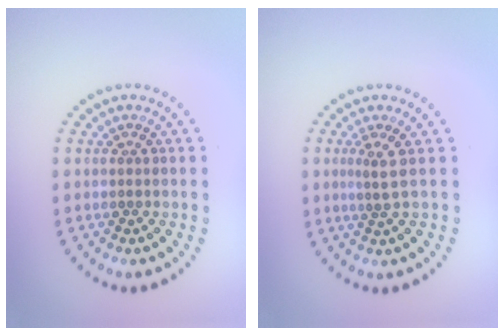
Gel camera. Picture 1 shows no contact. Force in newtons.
{"total": 1.7, "press": 1.1, "slide": 1.3}